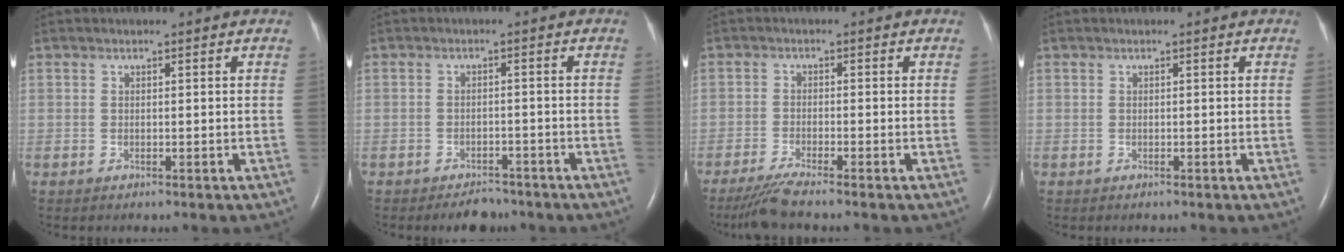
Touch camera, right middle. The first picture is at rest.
{"total": 3.7, "force": [-3.2, 1.5, 1.1], "torque": [-0.018, 0.001, -0.044]}
{"total": 4.1, "force": [-3.5, -0.7, 2.0], "torque": [-0.046, -0.017, -0.071]}
{"total": 0.0}